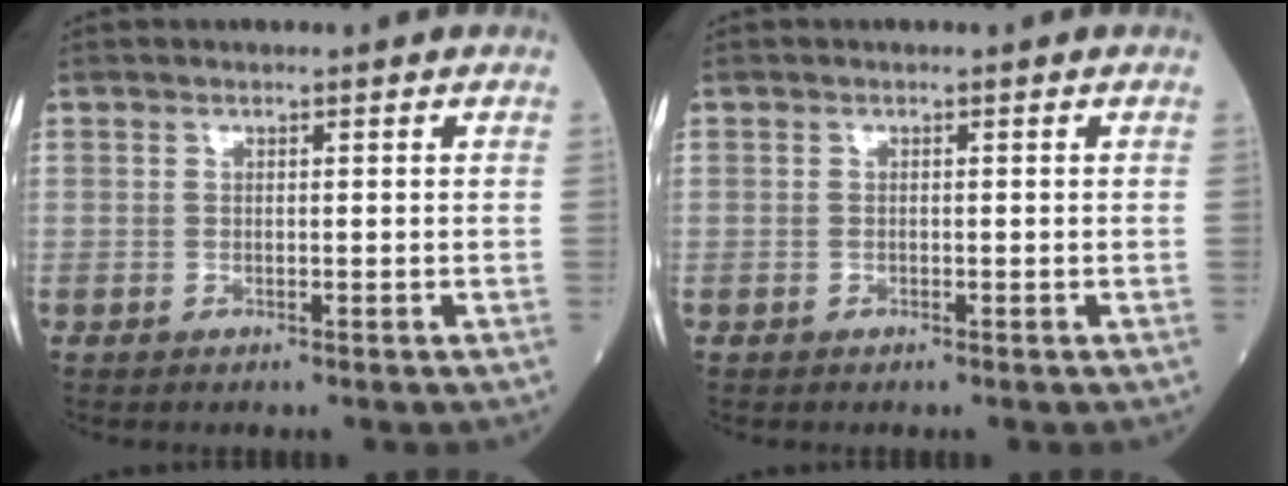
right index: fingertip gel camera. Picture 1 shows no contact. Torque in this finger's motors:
{"motor_torque": [0.02, 0.00, 0.04, -0.01]}